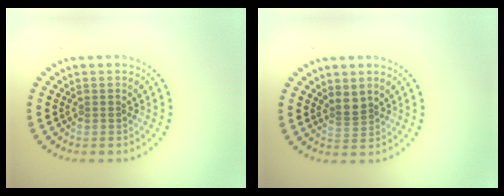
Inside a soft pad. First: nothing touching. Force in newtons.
{"total": 1.2, "press": 0.9, "slide": 0.8}